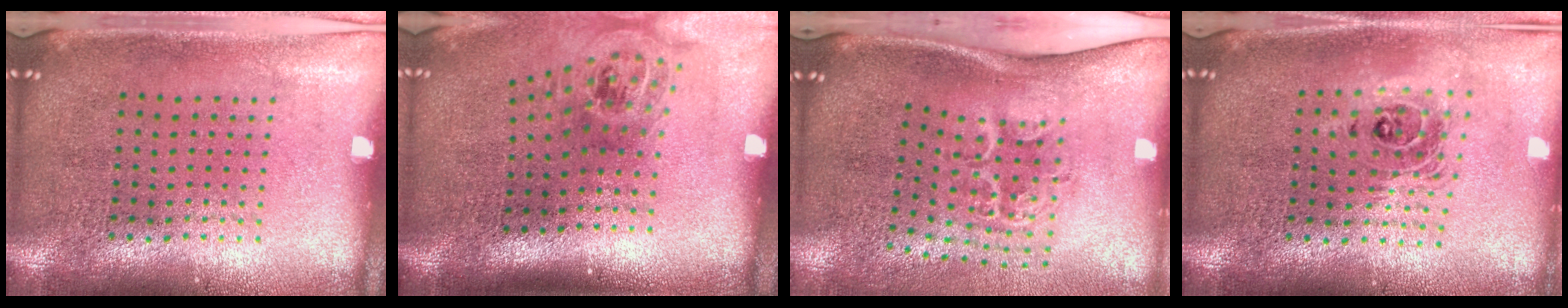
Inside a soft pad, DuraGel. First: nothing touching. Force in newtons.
{"total": 1.7, "press": 1.3, "slide": 1.1}
{"total": 2.2, "press": 1.4, "slide": 1.7}
{"total": 1.9, "press": 1.4, "slide": 1.2}